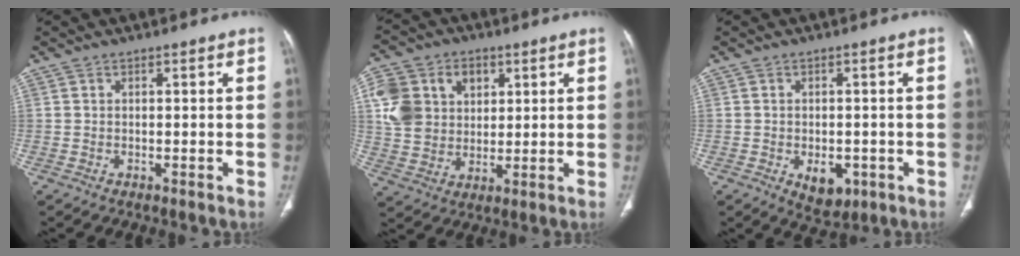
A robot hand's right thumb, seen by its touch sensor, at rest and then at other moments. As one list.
[{"total": 14.2, "force": [4.1, 11.3, 7.6], "torque": [-0.119, 0.004, 0.078]}, {"total": 5.5, "force": [-1.8, 3.5, 3.9], "torque": [-0.039, 0.002, -0.012]}]